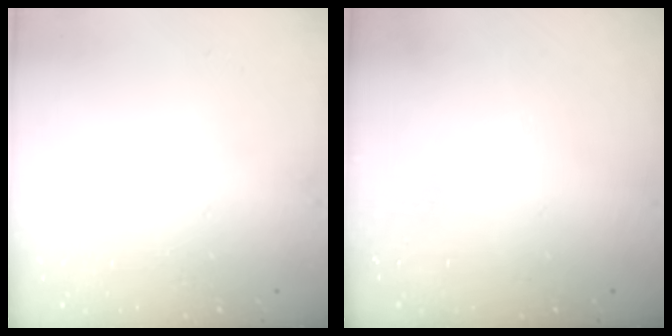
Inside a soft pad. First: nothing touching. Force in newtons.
{"total": 0.0}